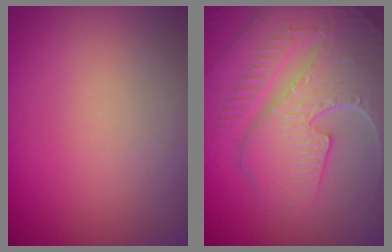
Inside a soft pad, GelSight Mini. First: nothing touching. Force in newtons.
{"total": 9.4, "press": 6.4, "slide": 6.9}